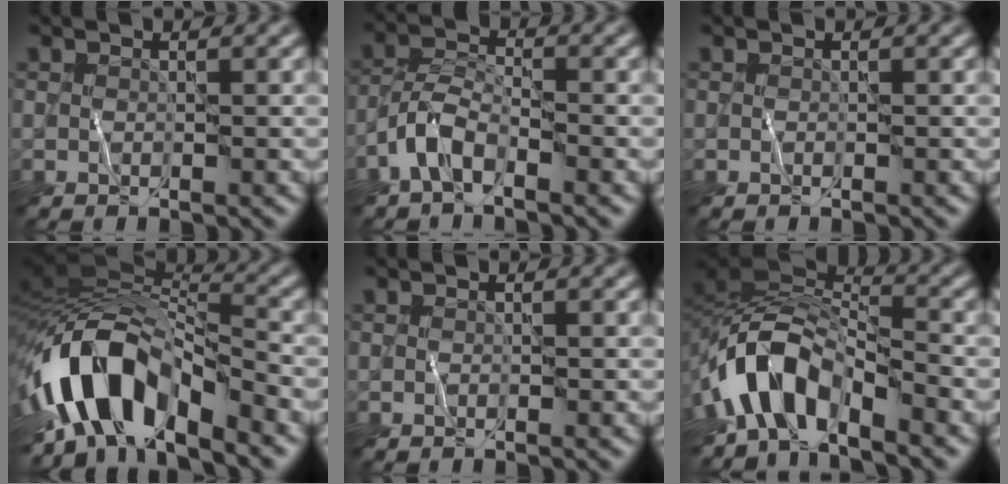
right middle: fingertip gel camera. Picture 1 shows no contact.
{"total": 2.9, "force": [-2.0, 1.1, 1.8], "torque": [-0.035, 0.010, -0.048]}
{"total": 0.0}
{"total": 12.6, "force": [-5.0, 6.3, 9.7], "torque": [-0.174, 0.001, -0.097]}
{"total": 0.0}
{"total": 7.1, "force": [-4.2, 3.4, 4.6], "torque": [-0.066, 0.008, -0.090]}